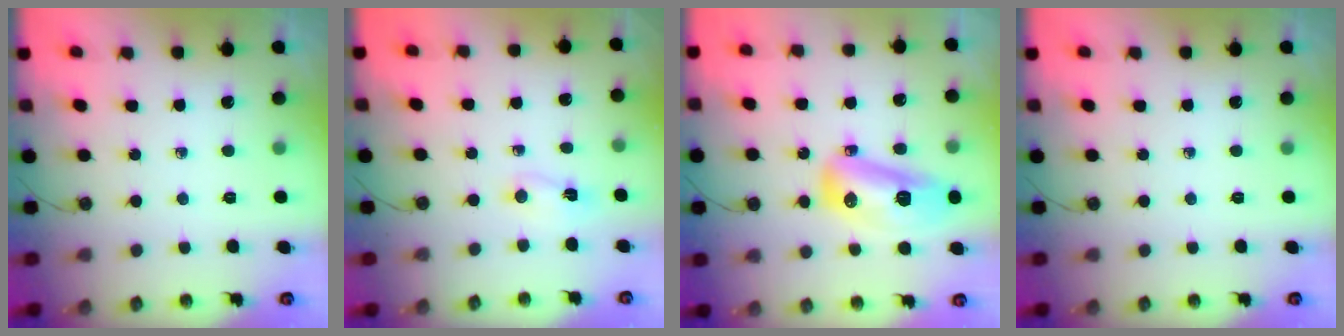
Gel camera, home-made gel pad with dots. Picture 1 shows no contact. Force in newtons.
{"total": 2.2, "press": 1.9, "slide": 1.1}
{"total": 13.9, "press": 13.8, "slide": 1.8}
{"total": 0.0}